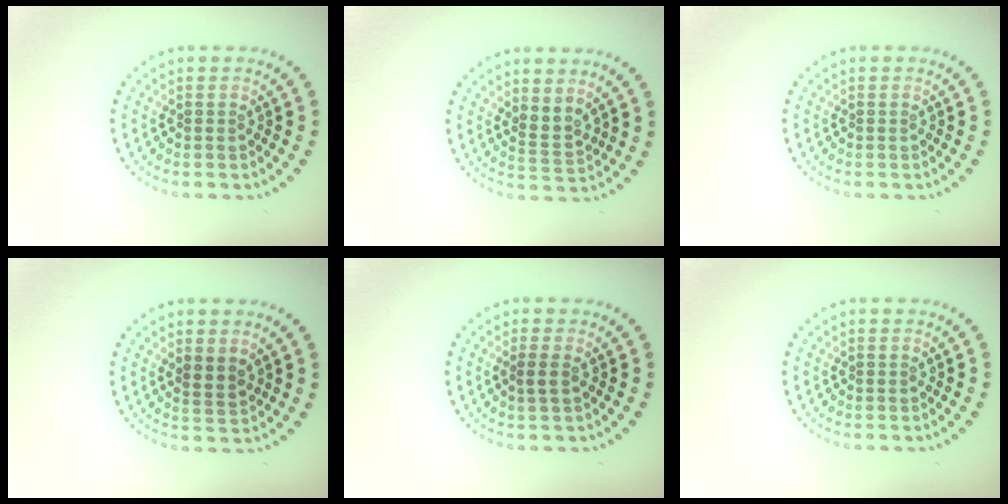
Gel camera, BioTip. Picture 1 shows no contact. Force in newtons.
{"total": 2.1, "press": 1.6, "slide": 1.3}
{"total": 0.0}
{"total": 1.6, "press": 1.4, "slide": 0.8}
{"total": 1.2, "press": 1.2, "slide": 0.4}
{"total": 0.0}